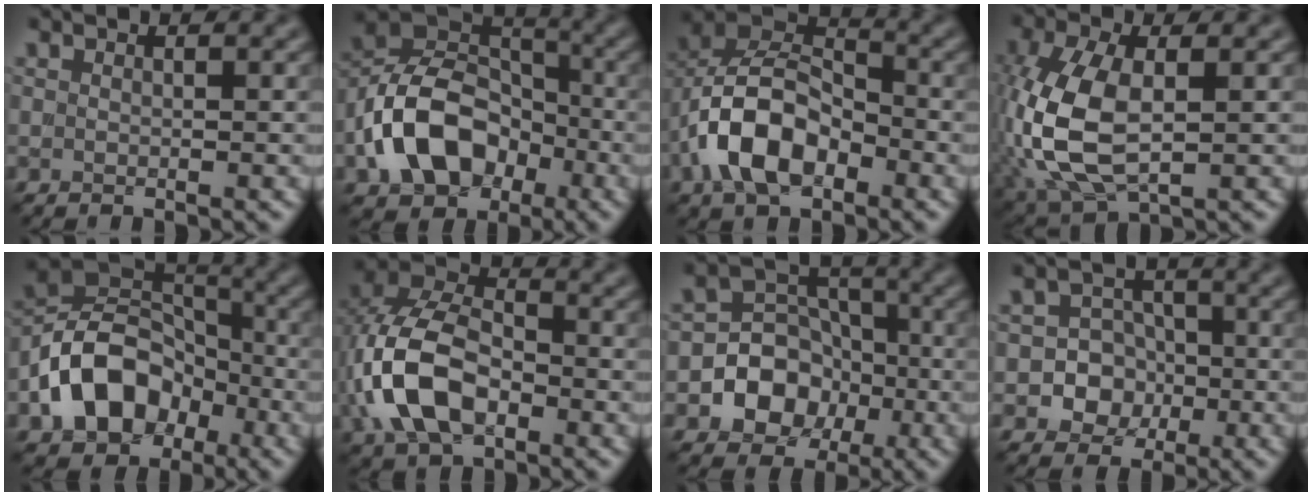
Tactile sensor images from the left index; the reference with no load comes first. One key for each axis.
{"total": 10.2, "fx": -3.8, "fy": 7.2, "fz": 6.1, "tx": -0.110, "ty": 0.004, "tz": -0.082}
{"total": 8.7, "fx": -3.2, "fy": 5.3, "fz": 6.2, "tx": -0.117, "ty": 0.014, "tz": -0.069}
{"total": 10.1, "fx": -1.0, "fy": 5.4, "fz": 8.5, "tx": -0.207, "ty": -0.004, "tz": -0.019}
{"total": 10.4, "fx": -4.1, "fy": 7.5, "fz": 5.9, "tx": -0.104, "ty": 0.000, "tz": -0.084}
{"total": 10.0, "fx": -2.5, "fy": 6.4, "fz": 7.2, "tx": -0.167, "ty": 0.010, "tz": -0.059}
{"total": 7.0, "fx": -2.3, "fy": 6.0, "fz": 2.8, "tx": -0.016, "ty": 0.010, "tz": -0.068}
{"total": 6.5, "fx": -1.6, "fy": 6.1, "fz": 1.6, "tx": -0.010, "ty": 0.015, "tz": -0.049}